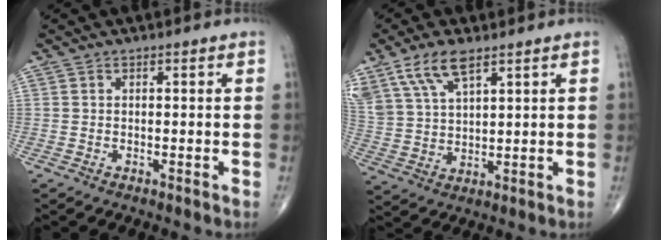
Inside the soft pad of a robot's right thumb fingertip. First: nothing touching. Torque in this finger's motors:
{"motor_torque": [-0.18, 0.23, 0.67, 0.76, 0.12]}